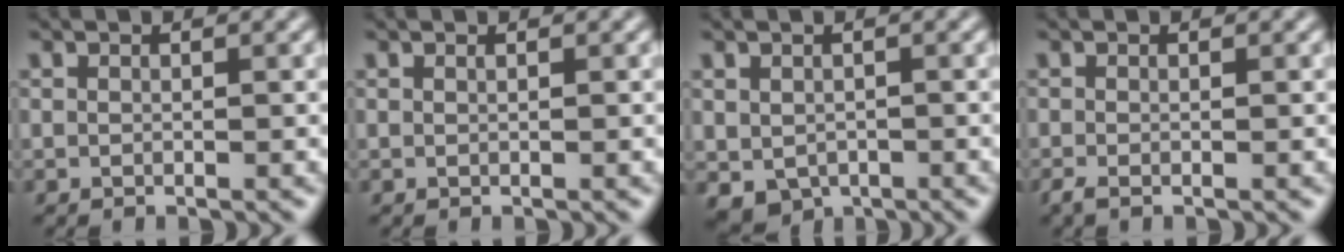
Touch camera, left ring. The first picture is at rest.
{"total": 0.0}
{"total": 2.7, "force": [-0.8, 2.2, 1.5], "torque": [-0.027, -0.012, -0.007]}
{"total": 1.0, "force": [-0.7, 0.2, 0.7], "torque": [-0.019, -0.008, -0.017]}